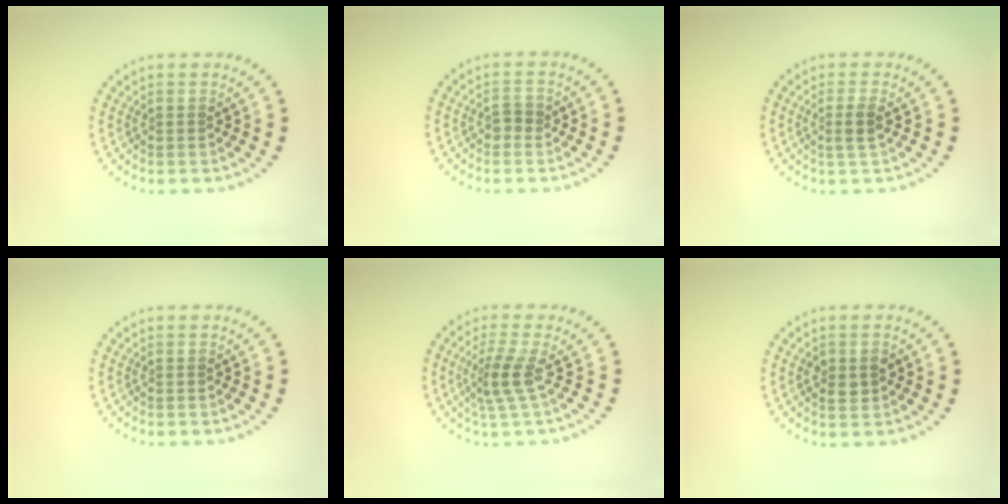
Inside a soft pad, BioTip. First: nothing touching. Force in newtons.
{"total": 1.1, "press": 1.1, "slide": 0.3}
{"total": 1.6, "press": 1.3, "slide": 0.9}
{"total": 0.0}
{"total": 2.6, "press": 1.9, "slide": 1.8}
{"total": 1.6, "press": 1.6, "slide": 0.1}